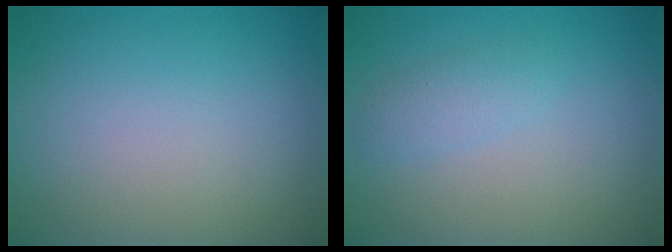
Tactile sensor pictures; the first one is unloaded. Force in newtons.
{"total": 1.5, "press": 1.5, "slide": 0.1}